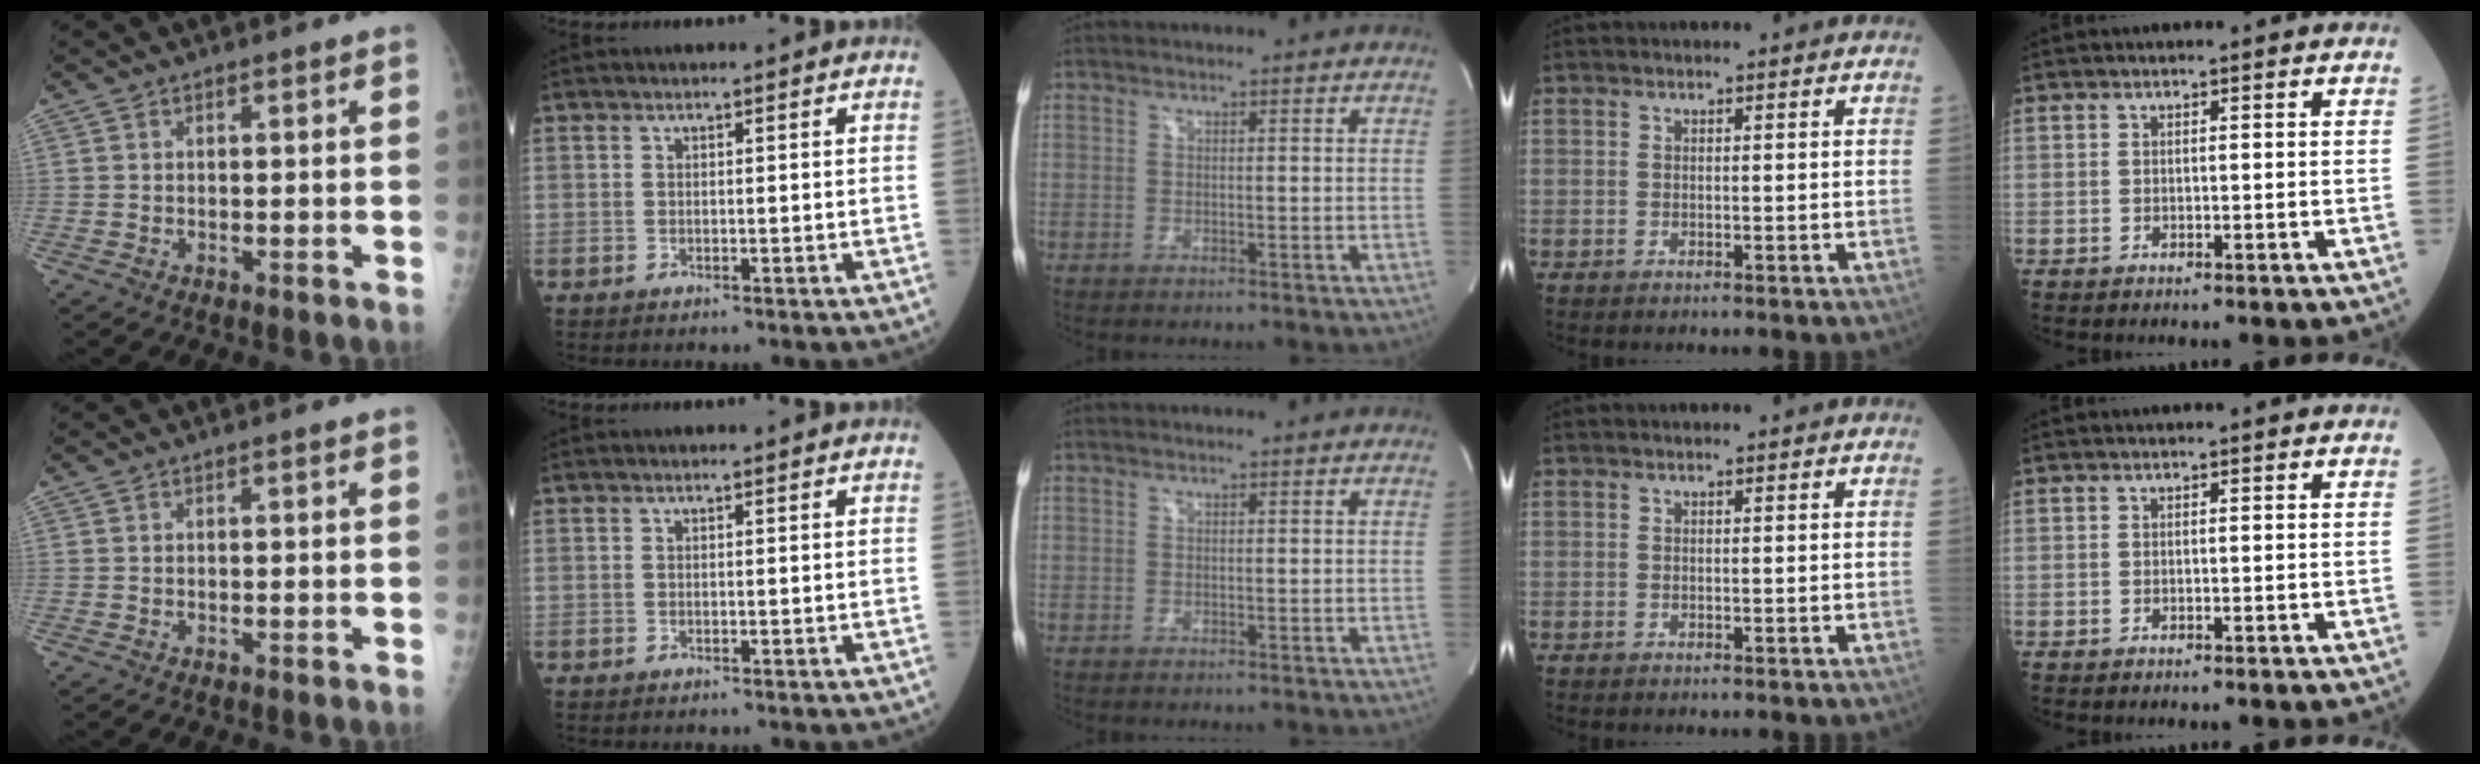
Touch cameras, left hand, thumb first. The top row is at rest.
{}